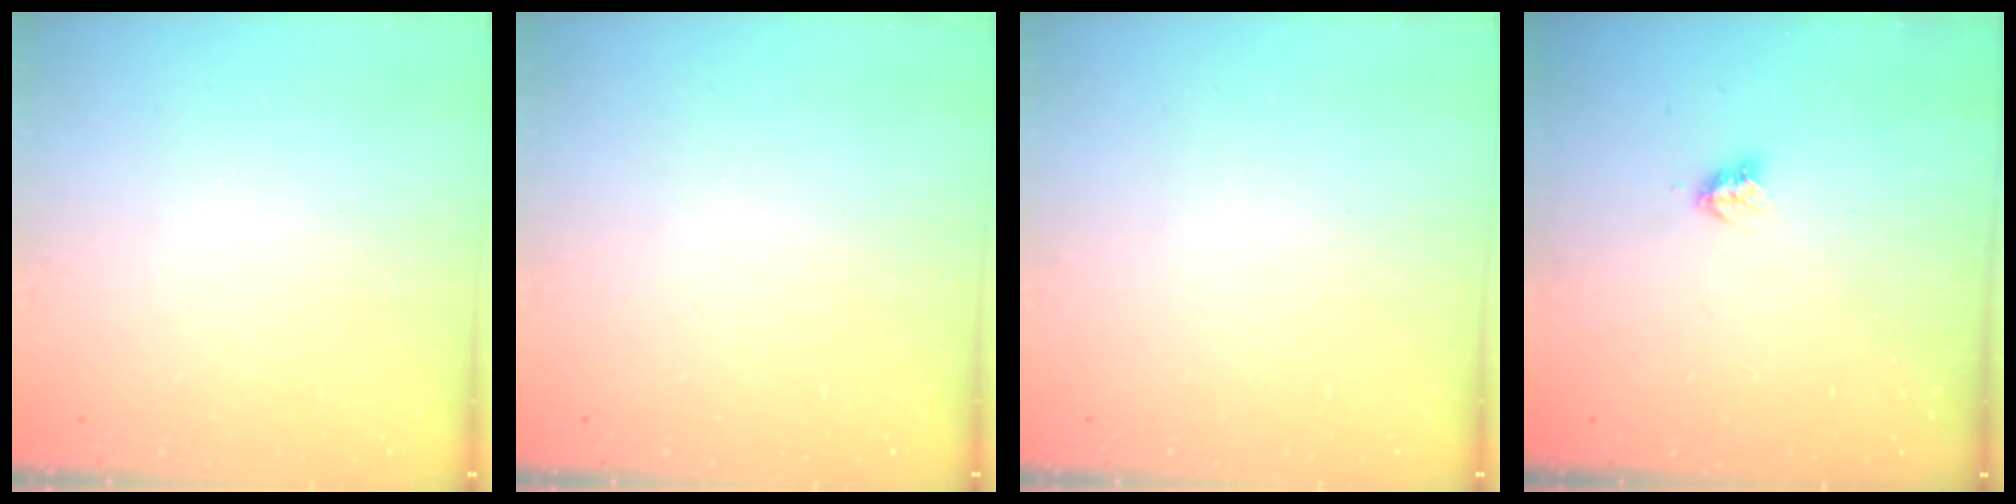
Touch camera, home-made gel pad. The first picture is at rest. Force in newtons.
{"total": 0.0}
{"total": 0.0}
{"total": 3.5, "press": 3.5, "slide": 0.4}